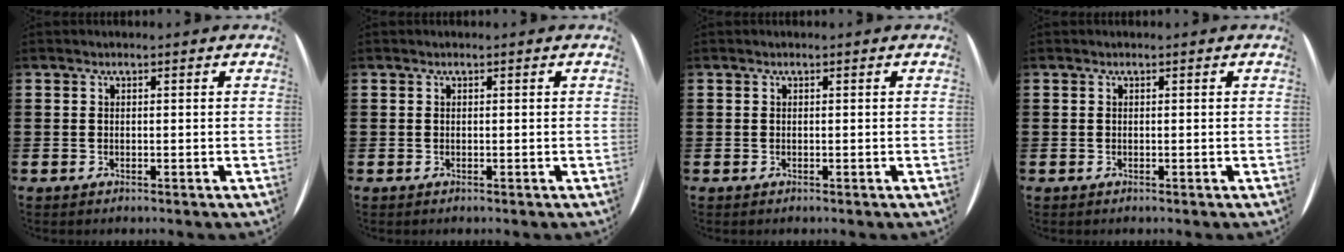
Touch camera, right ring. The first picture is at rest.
{"total": 0.0}
{"total": 0.0}
{"total": 0.0}